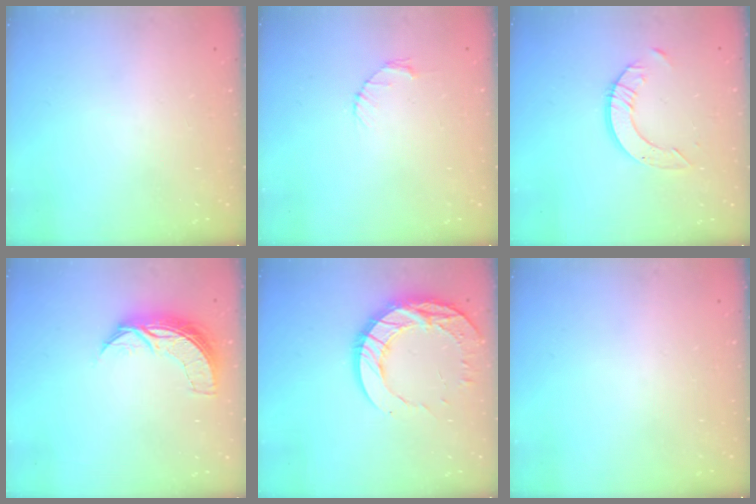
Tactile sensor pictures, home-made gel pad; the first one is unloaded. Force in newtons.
{"total": 2.7, "press": 2.7, "slide": 0.4}
{"total": 6.9, "press": 6.8, "slide": 0.7}
{"total": 7.9, "press": 7.9, "slide": 0.5}
{"total": 17.2, "press": 17.1, "slide": 1.5}
{"total": 0.0}